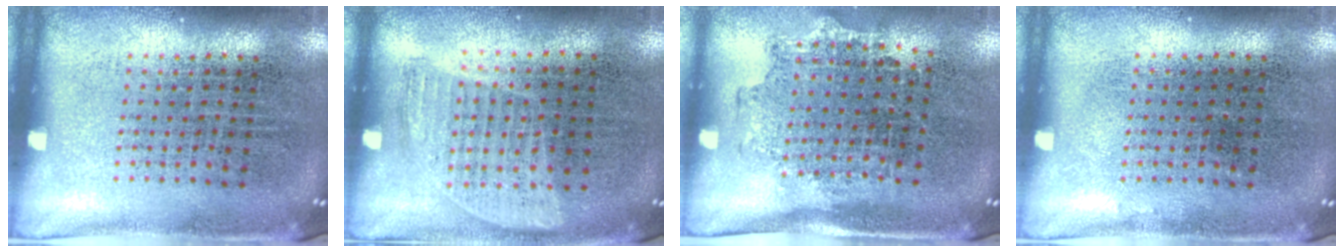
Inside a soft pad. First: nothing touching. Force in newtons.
{"total": 0.9, "press": 0.8, "slide": 0.4}
{"total": 1.3, "press": 1.1, "slide": 0.7}
{"total": 0.0}